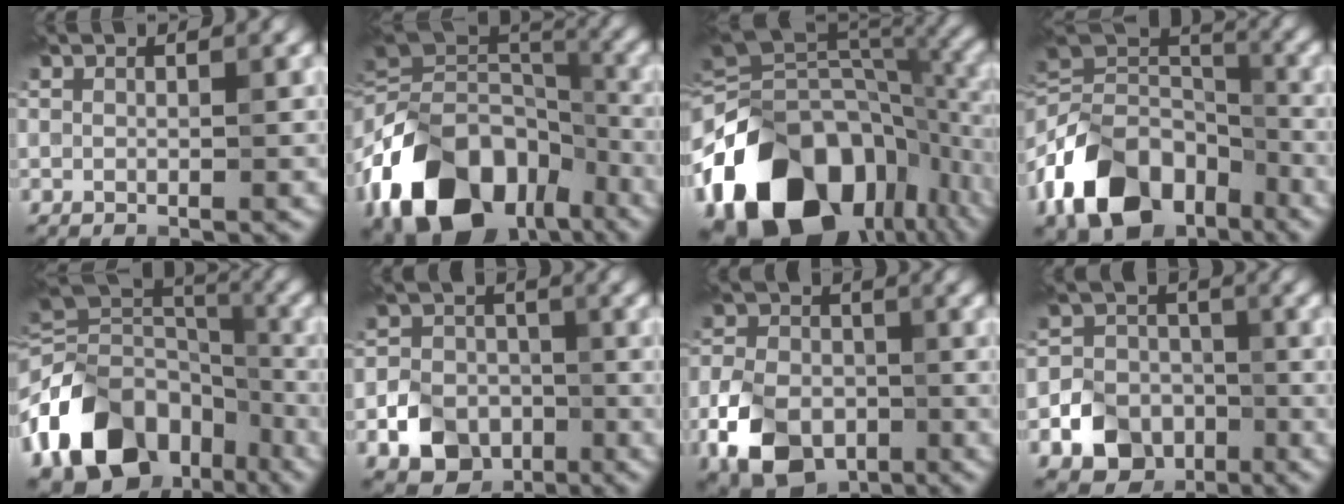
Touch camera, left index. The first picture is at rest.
{"total": 16.1, "force": [-8.4, 10.3, 9.1], "torque": [-0.192, -0.003, -0.154]}
{"total": 17.5, "force": [-8.1, 11.4, 10.5], "torque": [-0.209, -0.015, -0.143]}
{"total": 12.9, "force": [-6.5, 8.3, 7.4], "torque": [-0.151, 0.010, -0.139]}
{"total": 13.9, "force": [-6.4, 9.8, 7.5], "torque": [-0.164, 0.001, -0.118]}
{"total": 6.6, "force": [-3.1, 5.2, 2.7], "torque": [-0.025, -0.009, -0.070]}
{"total": 8.8, "force": [-4.0, 6.0, 5.1], "torque": [-0.112, -0.012, -0.083]}
{"total": 8.2, "force": [-4.2, 6.6, 2.5], "torque": [-0.023, -0.023, -0.088]}